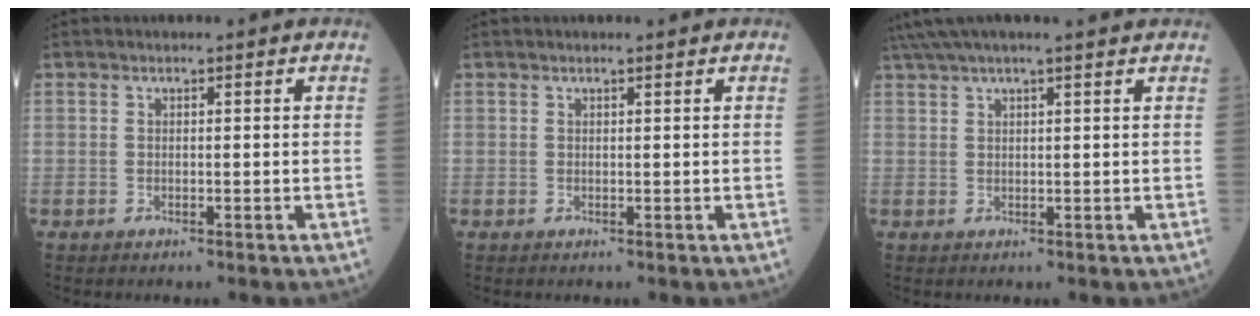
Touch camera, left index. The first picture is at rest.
{"total": 0.7, "force": [0.6, 0.0, 0.3], "torque": [-0.007, 0.005, 0.009]}
{"total": 9.2, "force": [7.9, -0.3, 4.6], "torque": [-0.080, 0.039, 0.108]}